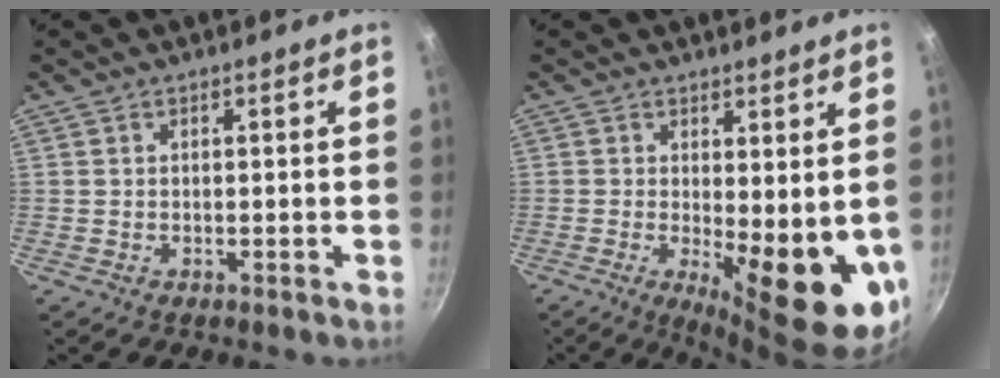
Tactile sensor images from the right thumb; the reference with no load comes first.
{"total": 12.7, "force": [-0.5, 4.5, 11.8], "torque": [-0.133, -0.022, 0.006]}